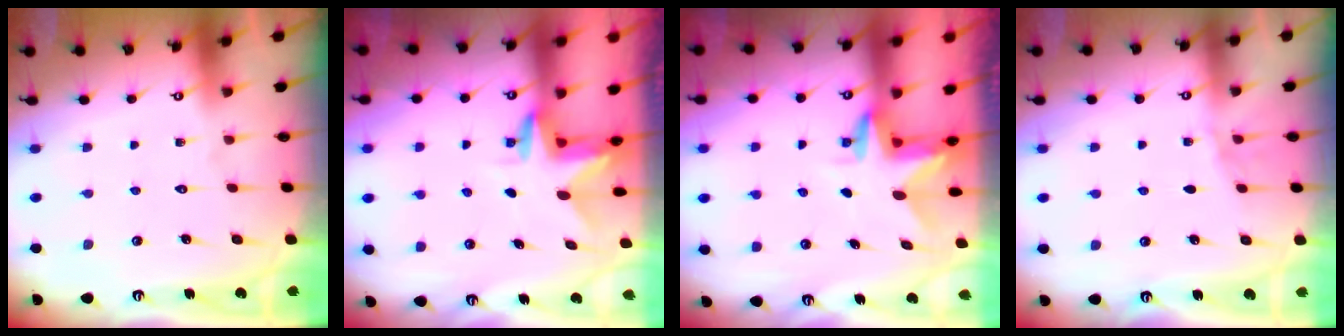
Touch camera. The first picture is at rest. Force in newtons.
{"total": 3.2, "press": 3.2, "slide": 0.2}
{"total": 3.1, "press": 3.1, "slide": 0.2}
{"total": 4.3, "press": 3.5, "slide": 2.6}